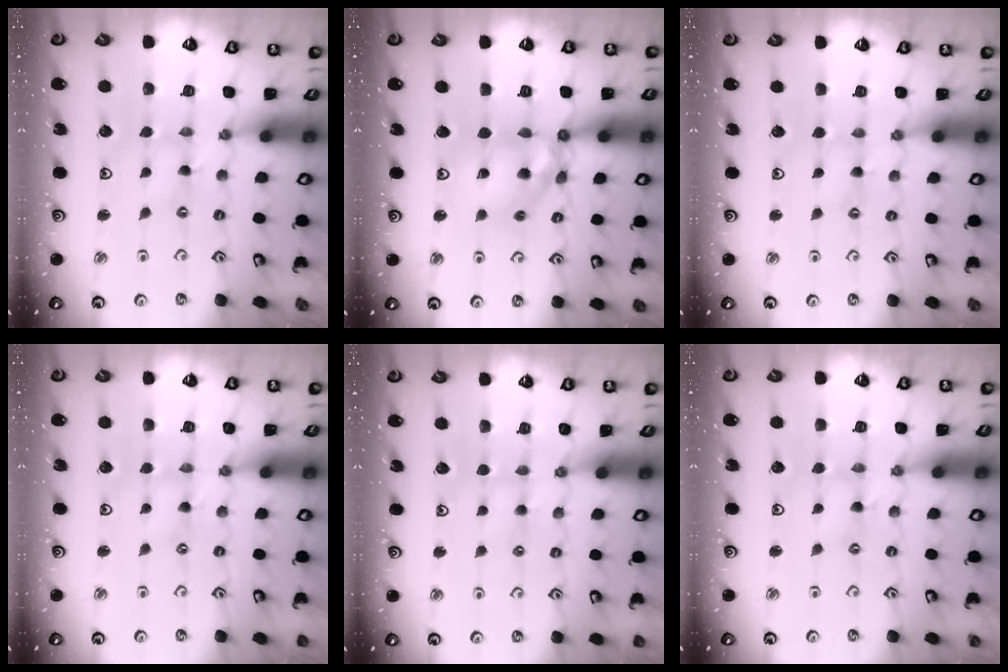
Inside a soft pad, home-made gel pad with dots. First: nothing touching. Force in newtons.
{"total": 11.8, "press": 11.7, "slide": 1.4}
{"total": 1.8, "press": 1.8, "slide": 0.3}
{"total": 0.0}
{"total": 3.0, "press": 3.0, "slide": 0.4}
{"total": 1.3, "press": 1.2, "slide": 0.2}